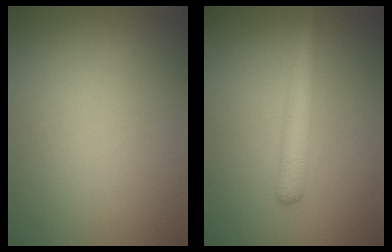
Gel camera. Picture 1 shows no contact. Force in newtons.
{"total": 2.8, "press": 2.8, "slide": 0.1}